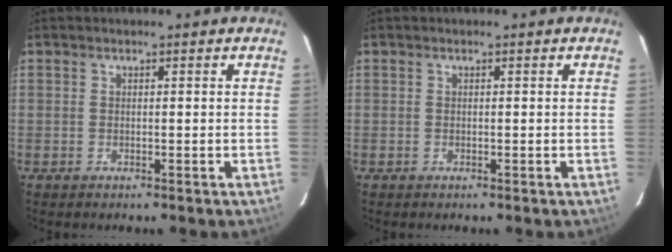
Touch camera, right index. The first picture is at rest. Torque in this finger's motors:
{"motor_torque": [0.04, 0.03, 0.00, 0.00]}